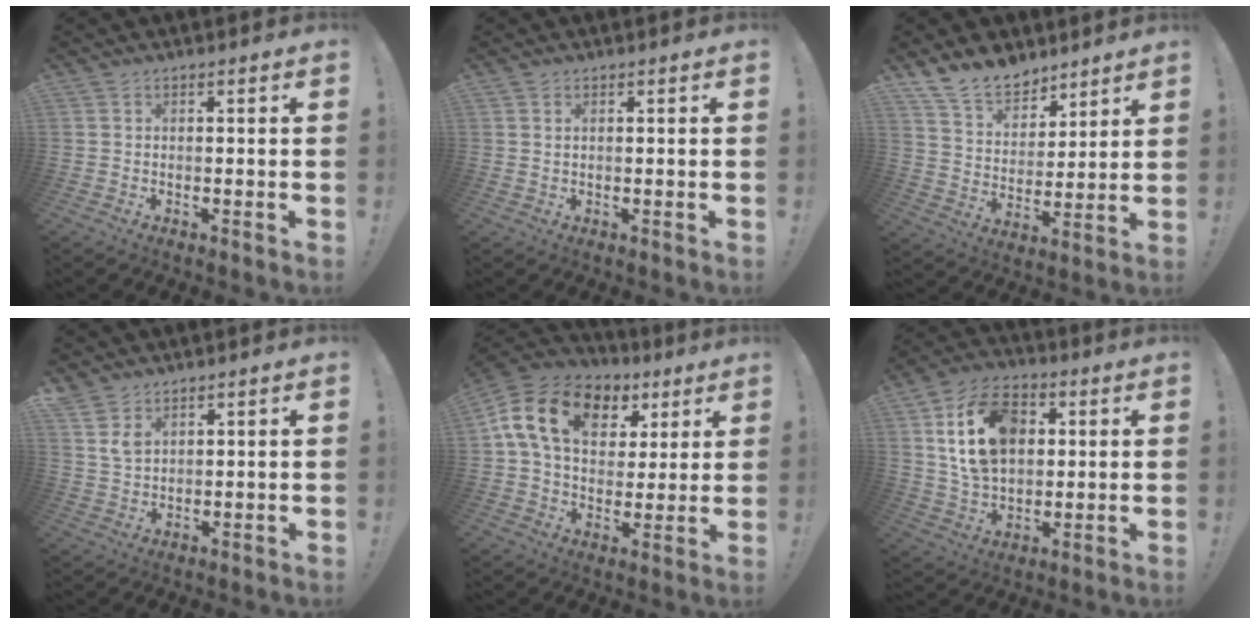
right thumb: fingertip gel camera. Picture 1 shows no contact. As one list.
[{"total": 1.1, "force": [0.6, 0.6, 0.7], "torque": [-0.016, 0.002, 0.012]}, {"total": 13.4, "force": [10.9, 6.9, 3.5], "torque": [-0.069, -0.080, 0.210]}, {"total": 4.8, "force": [3.5, 2.5, 2.2], "torque": [-0.037, -0.020, 0.066]}, {"total": 17.3, "force": [6.6, 11.6, 11.0], "torque": [-0.178, -0.008, 0.122]}, {"total": 18.2, "force": [4.9, 12.8, 11.9], "torque": [-0.198, -0.010, 0.090]}]